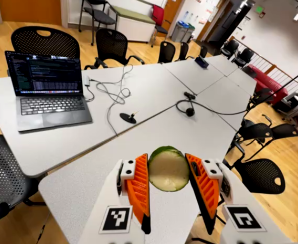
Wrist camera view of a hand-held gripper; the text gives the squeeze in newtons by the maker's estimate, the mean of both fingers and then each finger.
{"total": 9.1, "left": 9.2, "right": 9.0}